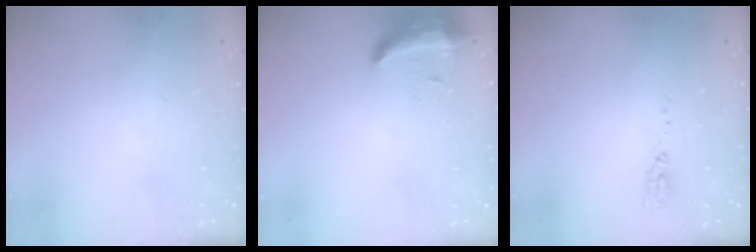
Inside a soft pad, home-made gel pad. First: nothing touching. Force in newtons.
{"total": 12.2, "press": 9.7, "slide": 7.4}
{"total": 3.9, "press": 3.7, "slide": 1.2}